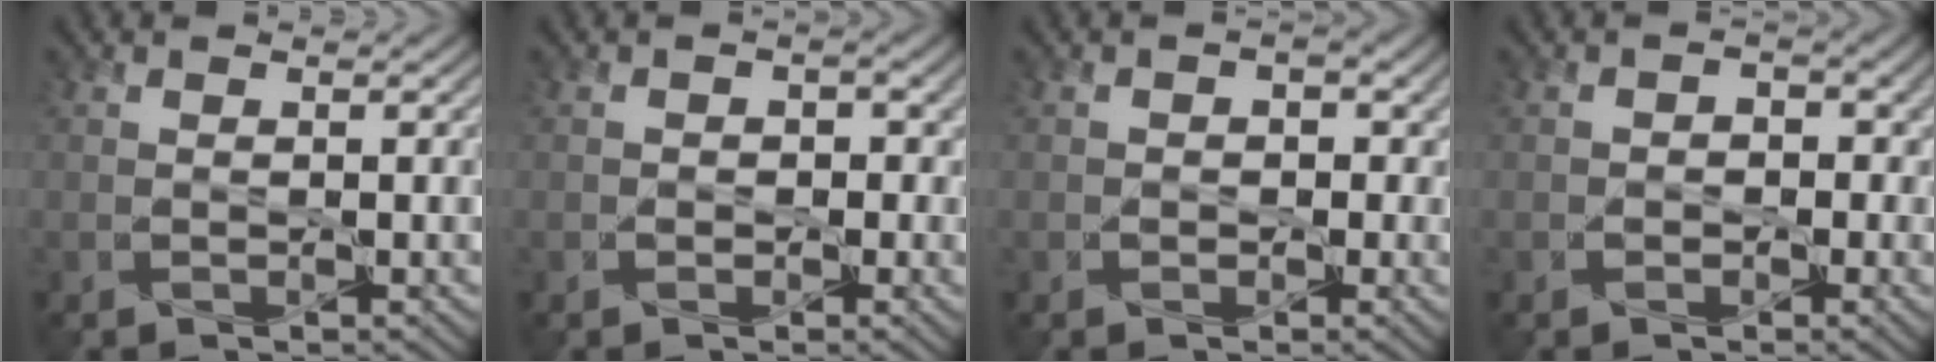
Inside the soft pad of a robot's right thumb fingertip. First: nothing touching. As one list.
[{"total": 2.6, "force": [-0.5, 2.4, 0.9], "torque": [-0.013, 0.008, -0.012]}, {"total": 3.3, "force": [-0.3, 3.0, 1.4], "torque": [-0.018, 0.009, -0.015]}, {"total": 2.8, "force": [-0.8, 2.5, 1.0], "torque": [-0.010, 0.010, -0.018]}]